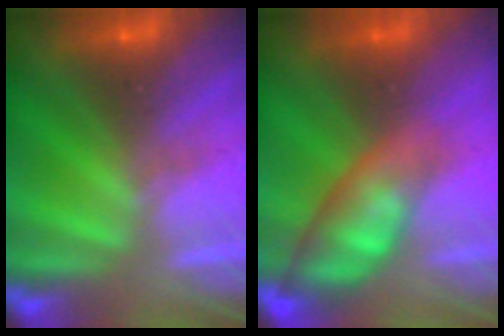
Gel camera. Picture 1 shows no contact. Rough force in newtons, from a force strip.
{"total": 4.6}